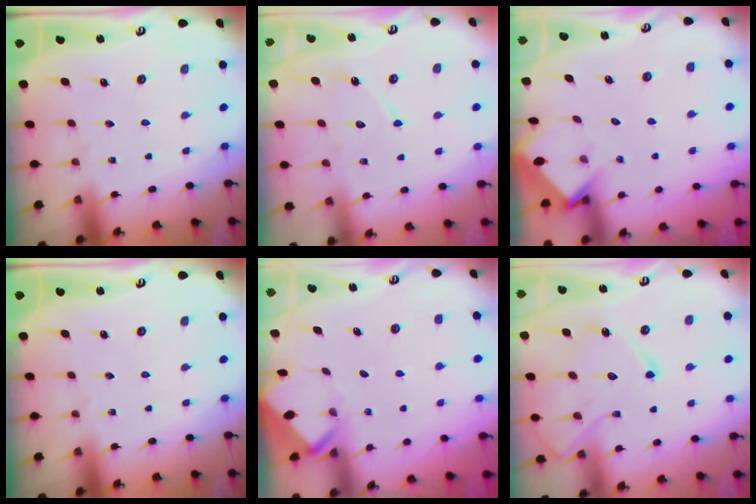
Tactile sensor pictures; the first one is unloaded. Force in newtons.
{"total": 7.0, "press": 7.0, "slide": 0.5}
{"total": 3.5, "press": 3.4, "slide": 0.3}
{"total": 0.0}
{"total": 3.3, "press": 3.3, "slide": 0.1}
{"total": 14.0, "press": 13.9, "slide": 1.1}